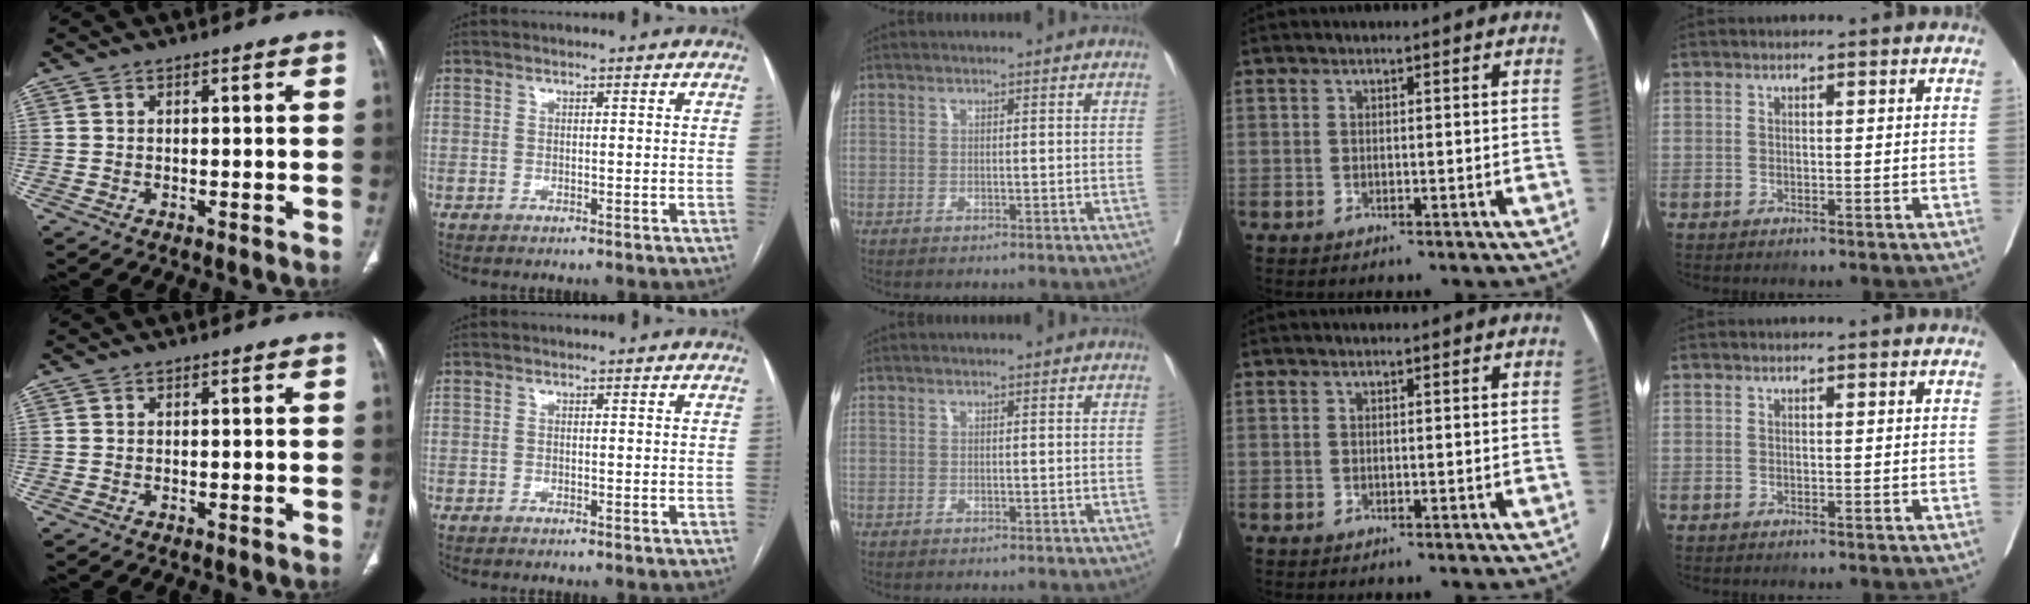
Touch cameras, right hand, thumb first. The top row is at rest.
{}